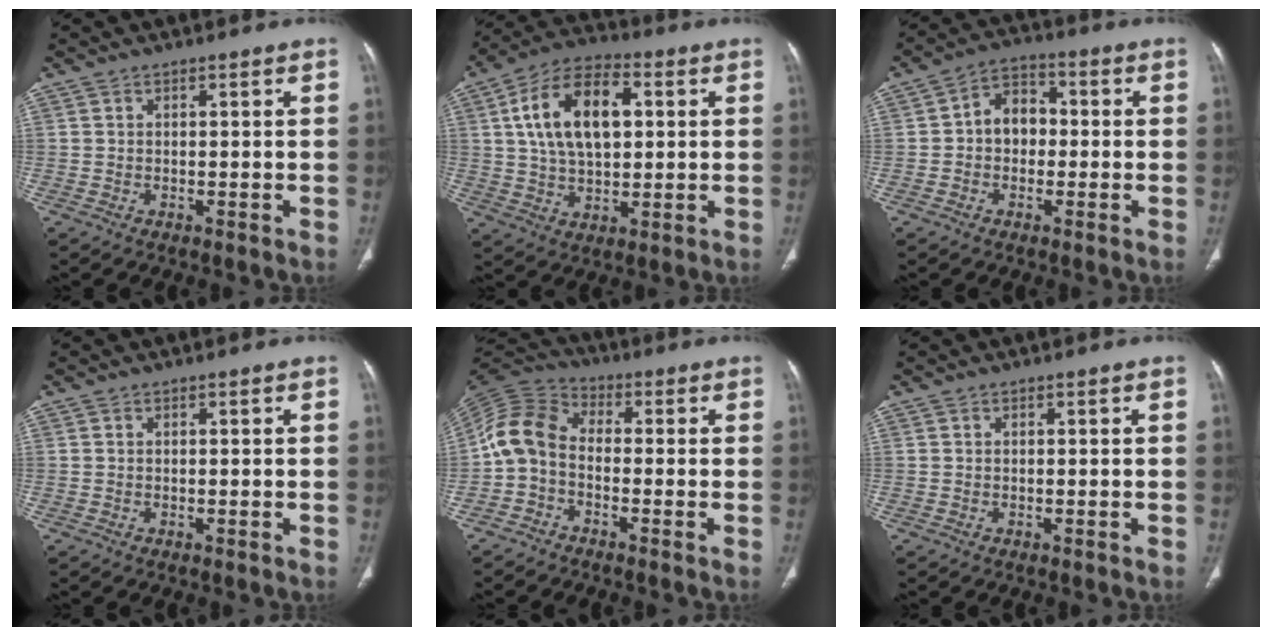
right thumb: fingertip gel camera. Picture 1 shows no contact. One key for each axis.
{"total": 16.3, "fx": 3.5, "fy": 9.3, "fz": 13.0, "tx": -0.219, "ty": 0.014, "tz": 0.059}
{"total": 6.9, "fx": -0.2, "fy": 5.3, "fz": 4.4, "tx": -0.045, "ty": 0.024, "tz": -0.017}
{"total": 0.0}
{"total": 8.6, "fx": -1.8, "fy": 6.0, "fz": 5.8, "tx": -0.112, "ty": 0.036, "tz": -0.057}
{"total": 0.0}